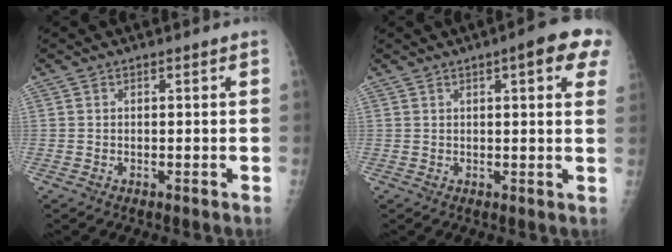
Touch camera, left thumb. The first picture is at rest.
{"total": 8.7, "force": [4.0, 1.9, 7.6], "torque": [-0.073, -0.002, 0.039]}